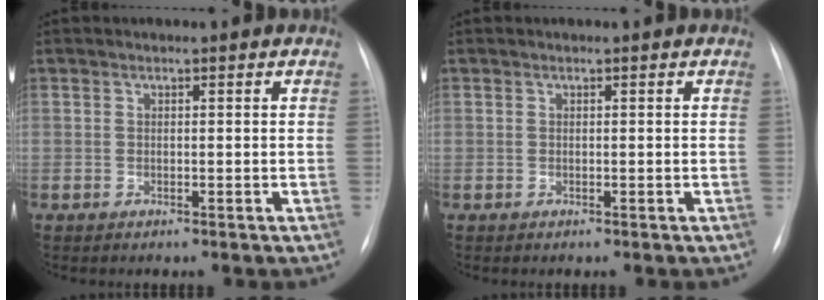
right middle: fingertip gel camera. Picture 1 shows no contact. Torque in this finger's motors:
{"motor_torque": [-0.03, -0.02, 0.00, 0.00]}